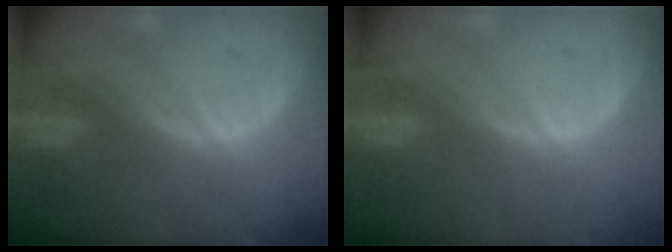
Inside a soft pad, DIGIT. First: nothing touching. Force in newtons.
{"total": 0.0}